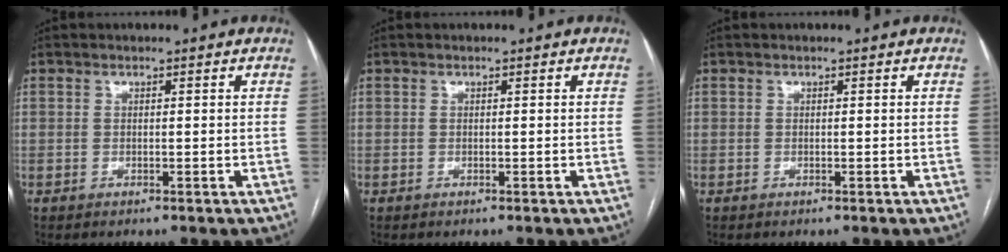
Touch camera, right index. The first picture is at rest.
{"total": 0.0}
{"total": 0.0}